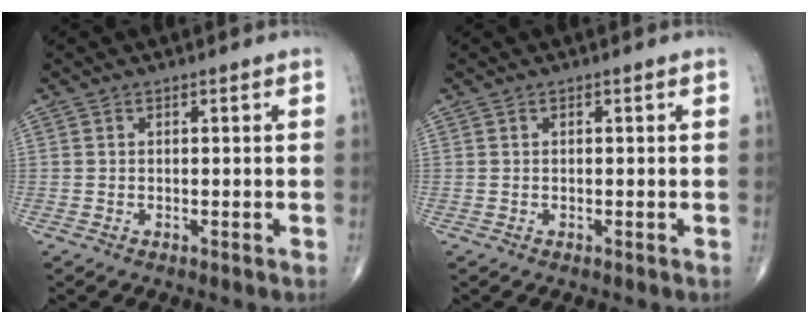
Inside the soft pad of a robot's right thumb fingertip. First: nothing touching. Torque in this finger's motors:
{"motor_torque": [-0.01, 0.04, -0.14, -0.15, 0.01]}